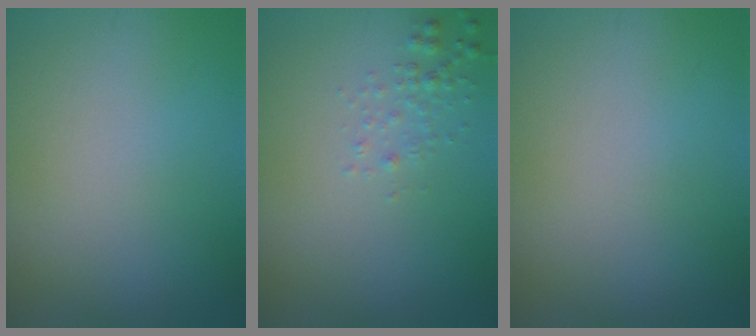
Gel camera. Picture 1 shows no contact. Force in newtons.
{"total": 1.1, "press": 1.1, "slide": 0.1}
{"total": 0.0}